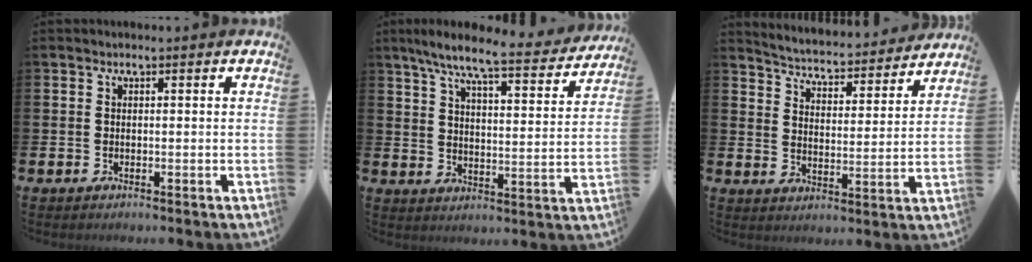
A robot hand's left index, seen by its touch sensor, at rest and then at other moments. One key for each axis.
{"total": 8.4, "fx": 7.3, "fy": 0.7, "fz": 4.0, "tx": -0.090, "ty": -0.046, "tz": 0.121}
{"total": 4.8, "fx": 4.7, "fy": 0.5, "fz": 0.4, "tx": -0.032, "ty": -0.044, "tz": 0.076}